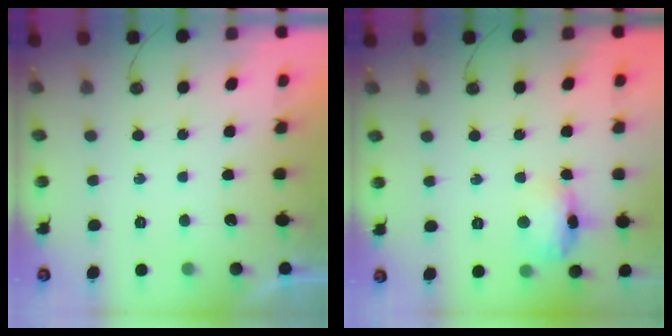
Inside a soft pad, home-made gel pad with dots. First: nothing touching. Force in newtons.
{"total": 11.8, "press": 11.8, "slide": 0.9}